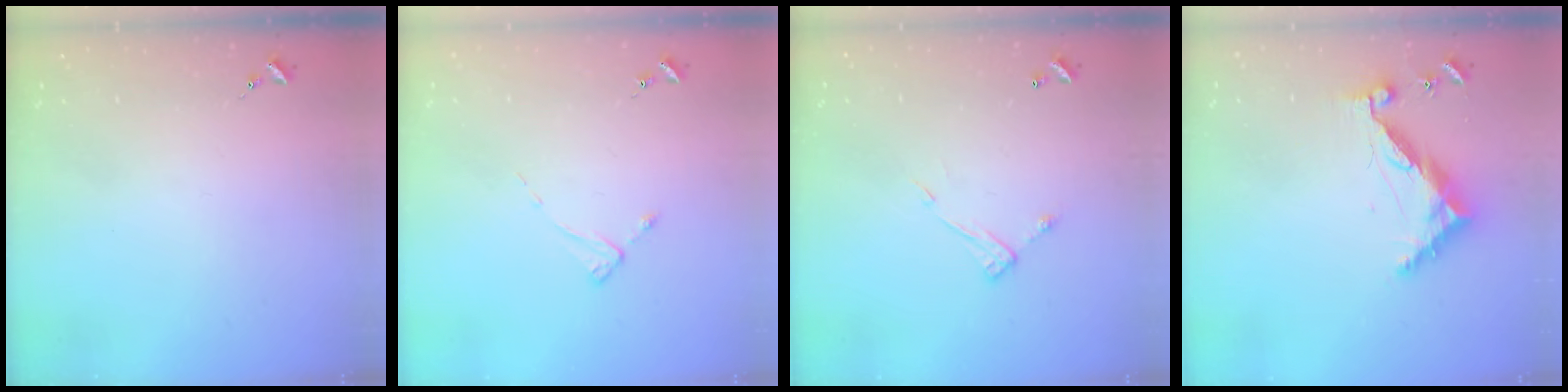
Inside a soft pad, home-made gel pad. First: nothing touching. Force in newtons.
{"total": 1.9, "press": 1.8, "slide": 0.3}
{"total": 7.5, "press": 7.5, "slide": 0.2}
{"total": 9.6, "press": 9.6, "slide": 0.8}